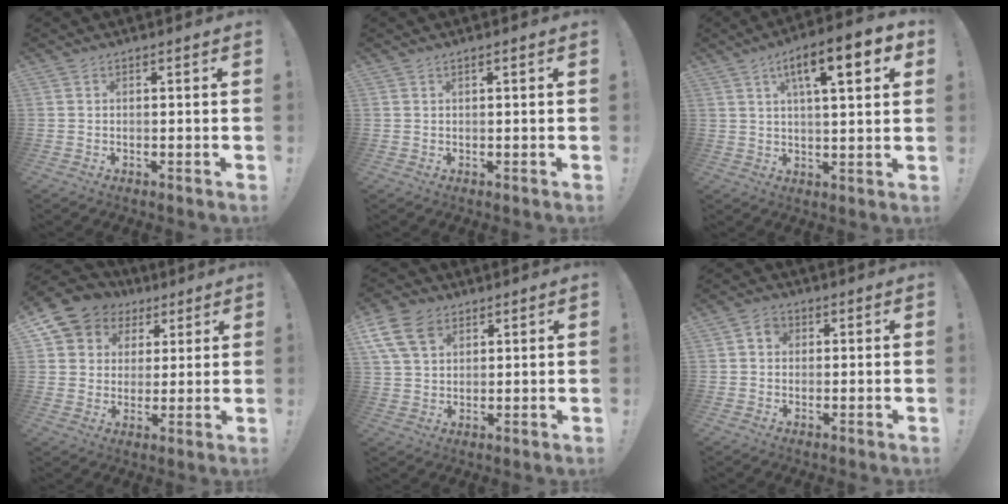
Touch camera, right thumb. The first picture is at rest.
{"total": 0.9, "force": [0.4, -0.1, 0.7], "torque": [-0.007, -0.003, 0.005]}
{"total": 12.8, "force": [5.1, 3.4, 11.3], "torque": [-0.160, -0.011, 0.072]}
{"total": 8.2, "force": [3.9, 7.0, 1.8], "torque": [-0.031, -0.028, 0.082]}
{"total": 12.1, "force": [5.8, 8.2, 6.7], "torque": [-0.129, -0.022, 0.114]}
{"total": 3.3, "force": [0.7, 2.8, 1.6], "torque": [-0.030, 0.007, 0.014]}